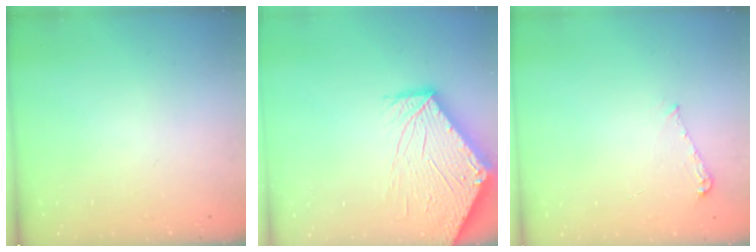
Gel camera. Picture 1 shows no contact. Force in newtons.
{"total": 11.1, "press": 11.0, "slide": 1.3}
{"total": 5.3, "press": 5.2, "slide": 0.5}